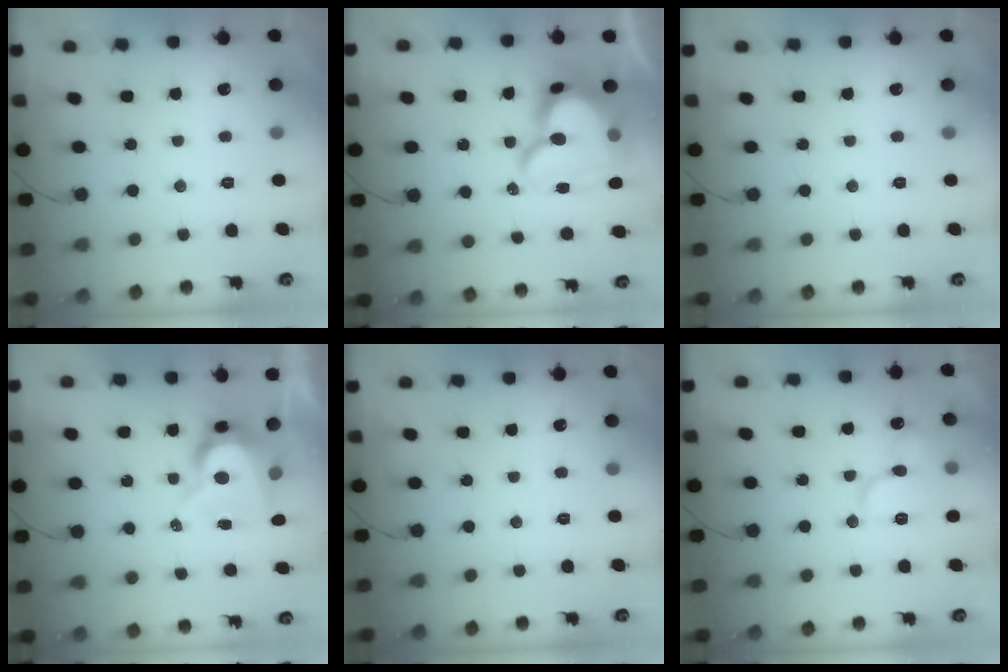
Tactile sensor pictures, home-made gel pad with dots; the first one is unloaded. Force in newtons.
{"total": 19.9, "press": 19.9, "slide": 1.6}
{"total": 0.0}
{"total": 8.6, "press": 8.6, "slide": 0.6}
{"total": 0.0}
{"total": 12.2, "press": 12.1, "slide": 1.6}